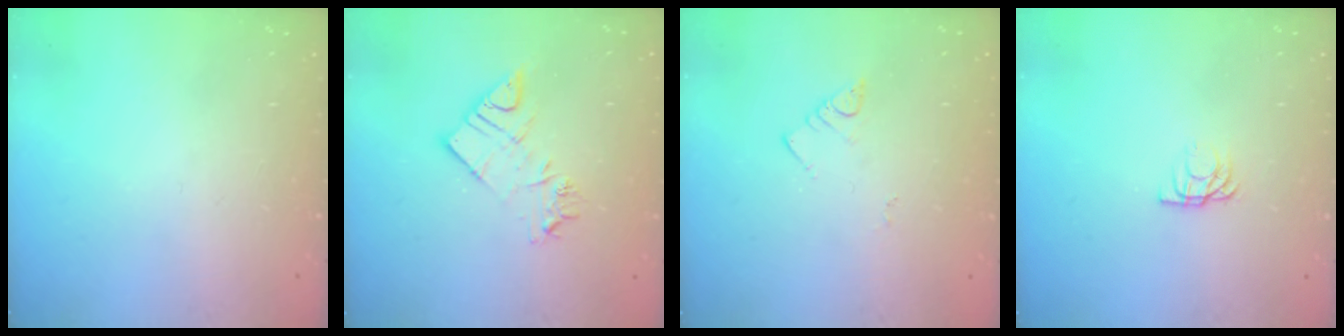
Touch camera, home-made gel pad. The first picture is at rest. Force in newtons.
{"total": 10.5, "press": 10.5, "slide": 1.0}
{"total": 2.7, "press": 2.7, "slide": 0.6}
{"total": 4.1, "press": 4.1, "slide": 0.6}